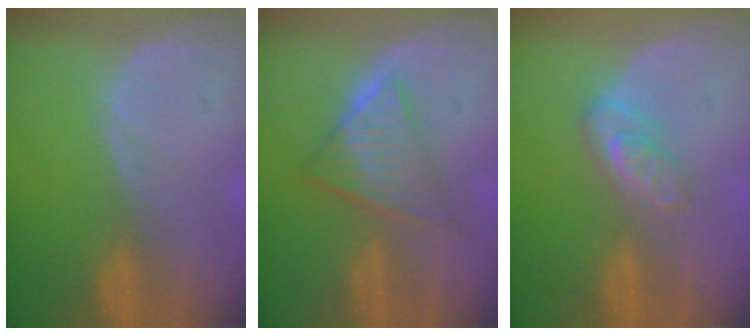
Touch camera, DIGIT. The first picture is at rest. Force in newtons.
{"total": 6.2, "press": 5.7, "slide": 2.5}
{"total": 4.8, "press": 4.2, "slide": 2.3}